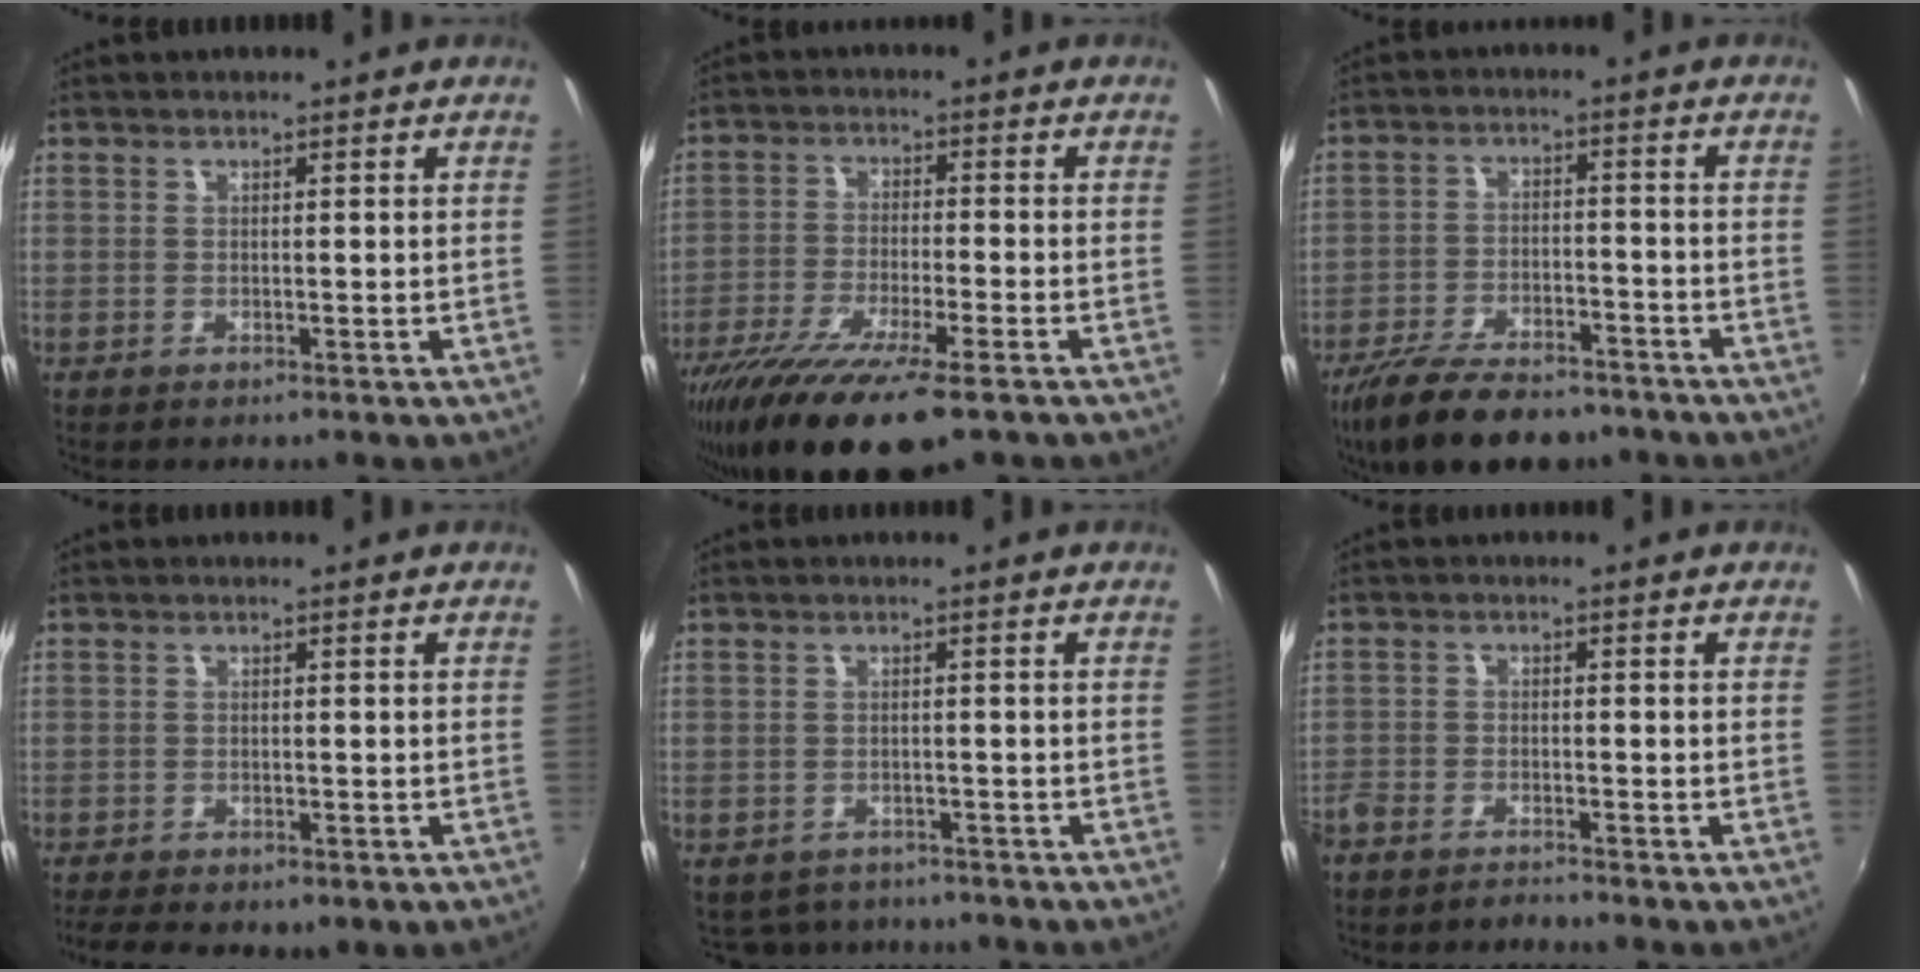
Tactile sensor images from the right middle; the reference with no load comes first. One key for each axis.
{"total": 16.7, "fx": -12.2, "fy": 2.9, "fz": 11.1, "tx": -0.222, "ty": -0.057, "tz": -0.211}
{"total": 16.0, "fx": -12.5, "fy": 5.9, "fz": 8.1, "tx": -0.172, "ty": -0.028, "tz": -0.204}
{"total": 7.5, "fx": -5.4, "fy": 3.3, "fz": 4.1, "tx": -0.096, "ty": -0.027, "tz": -0.081}
{"total": 5.6, "fx": -4.8, "fy": 2.7, "fz": 1.0, "tx": -0.031, "ty": -0.010, "tz": -0.070}
{"total": 5.3, "fx": -5.0, "fy": 1.2, "fz": 1.4, "tx": -0.050, "ty": -0.014, "tz": -0.092}